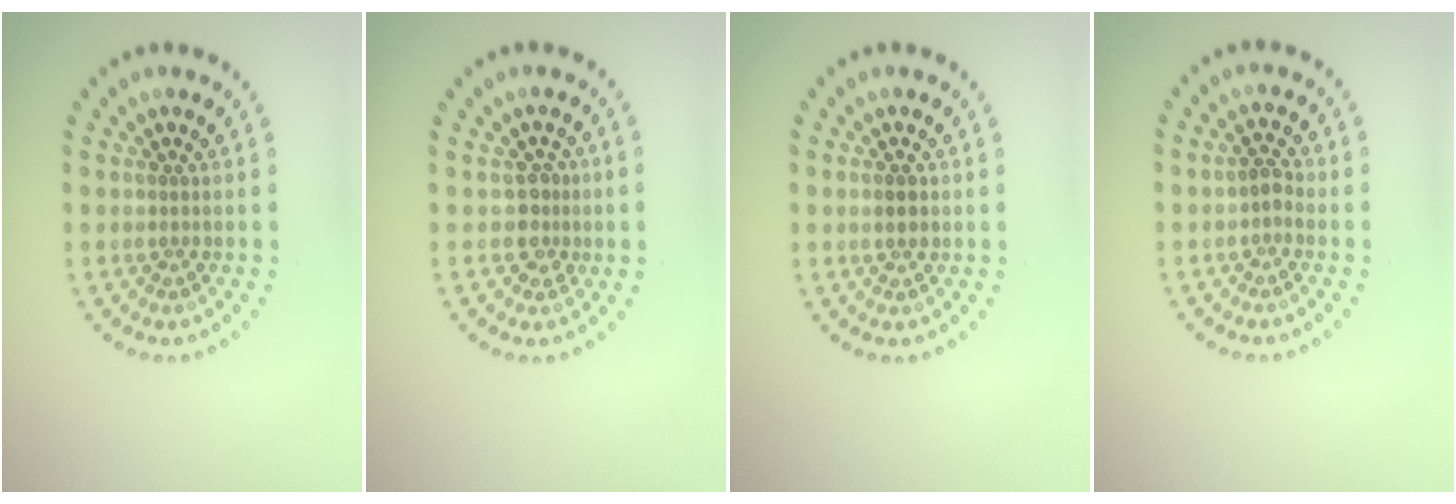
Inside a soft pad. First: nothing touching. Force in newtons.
{"total": 2.1, "press": 1.7, "slide": 1.2}
{"total": 1.3, "press": 1.3, "slide": 0.1}
{"total": 1.2, "press": 1.0, "slide": 0.6}